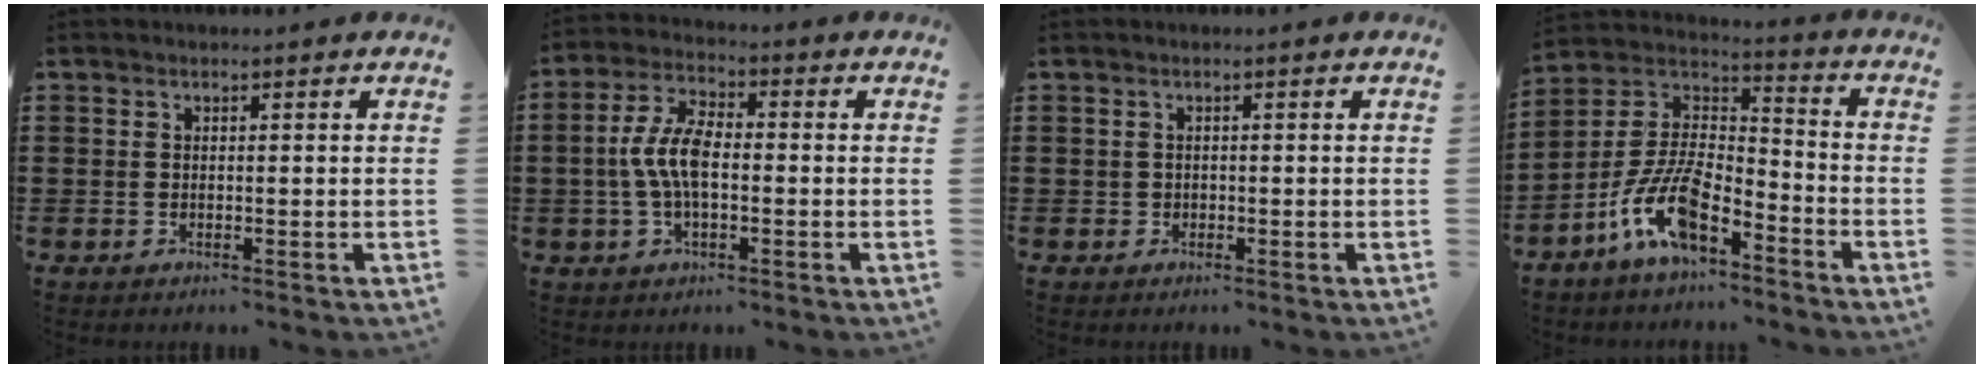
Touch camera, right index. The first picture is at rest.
{"total": 7.1, "force": [-0.7, 3.2, 6.3], "torque": [-0.149, -0.002, -0.021]}
{"total": 0.5, "force": [0.0, 0.5, 0.2], "torque": [-0.005, 0.000, 0.001]}
{"total": 10.8, "force": [-6.9, 3.8, 7.4], "torque": [-0.173, -0.001, -0.135]}